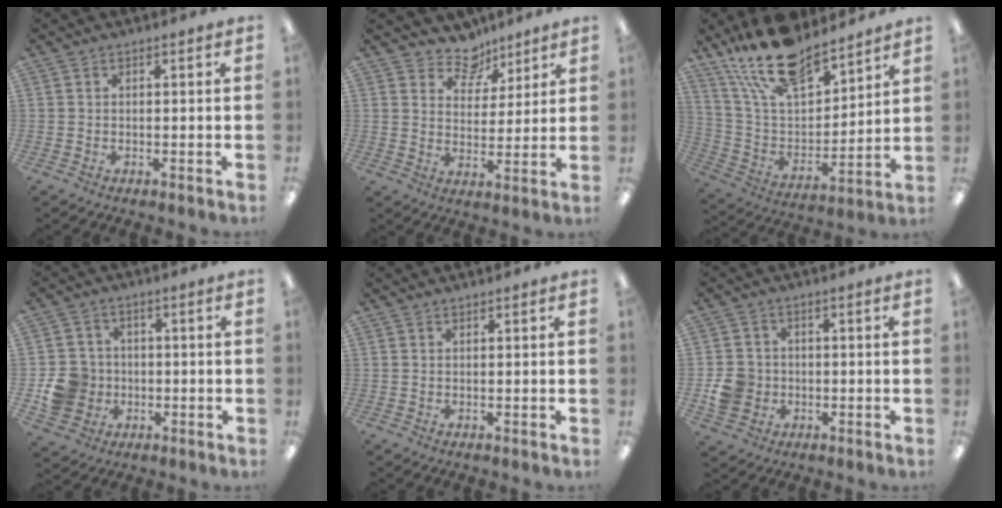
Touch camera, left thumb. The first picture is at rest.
{"total": 8.7, "force": [7.2, 4.7, 1.6], "torque": [-0.026, -0.051, 0.132]}
{"total": 19.9, "force": [15.9, 7.8, 9.2], "torque": [-0.183, -0.091, 0.285]}
{"total": 8.7, "force": [-1.3, 8.2, 2.5], "torque": [-0.052, 0.012, -0.018]}
{"total": 0.6, "force": [0.6, 0.1, 0.0], "torque": [-0.001, 0.000, 0.011]}
{"total": 6.3, "force": [-1.0, 5.8, 2.2], "torque": [-0.039, 0.011, -0.018]}